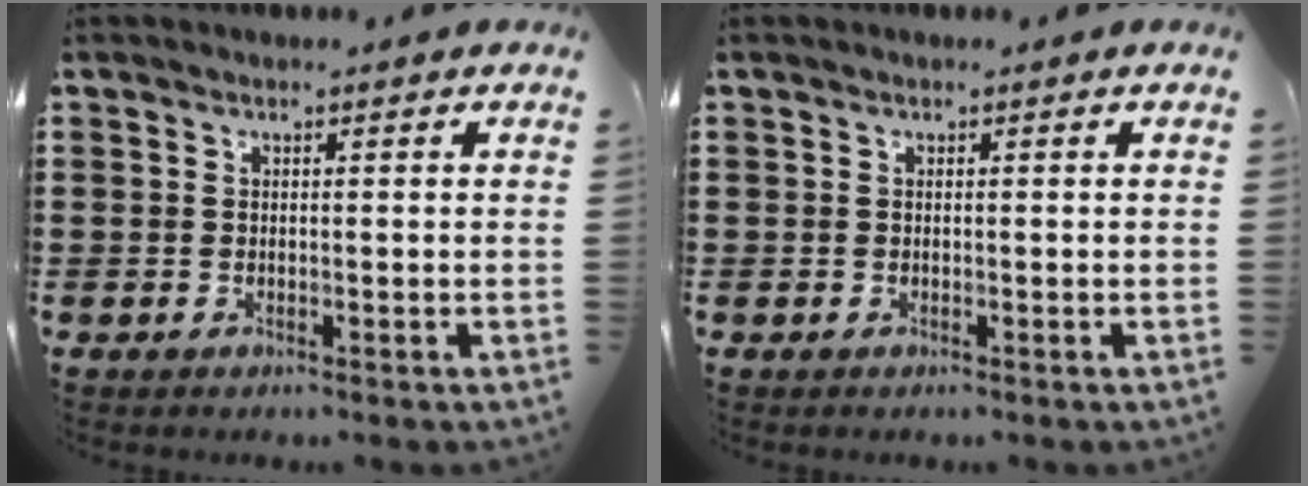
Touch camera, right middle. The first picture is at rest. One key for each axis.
{"total": 0.0}